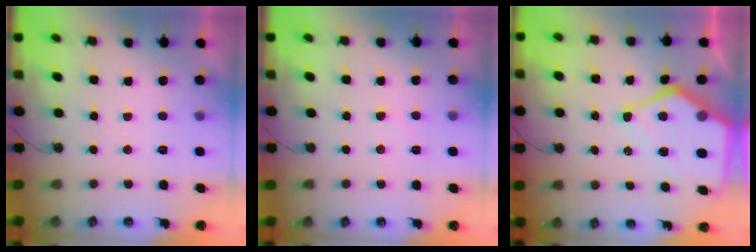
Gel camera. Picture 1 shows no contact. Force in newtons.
{"total": 5.5, "press": 5.4, "slide": 0.7}
{"total": 15.3, "press": 15.3, "slide": 1.5}